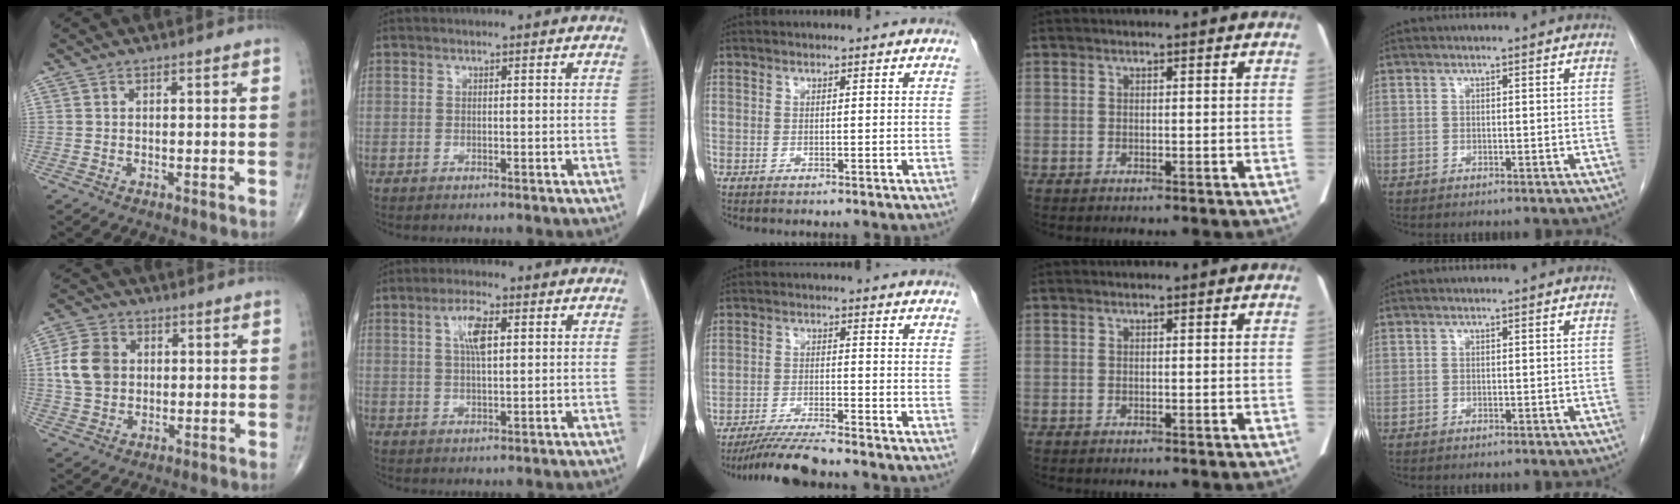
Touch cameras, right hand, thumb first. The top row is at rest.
{"thumb": {"total": 9.0, "force": [1.1, 7.2, 5.4], "torque": [-0.088, 0.007, 0.018]}, "index": {"total": 5.1, "force": [1.6, 1.4, 4.6], "torque": [-0.090, 0.005, 0.032]}, "middle": {"total": 6.5, "force": [-5.9, -0.5, 2.7], "torque": [-0.046, -0.024, -0.108]}}